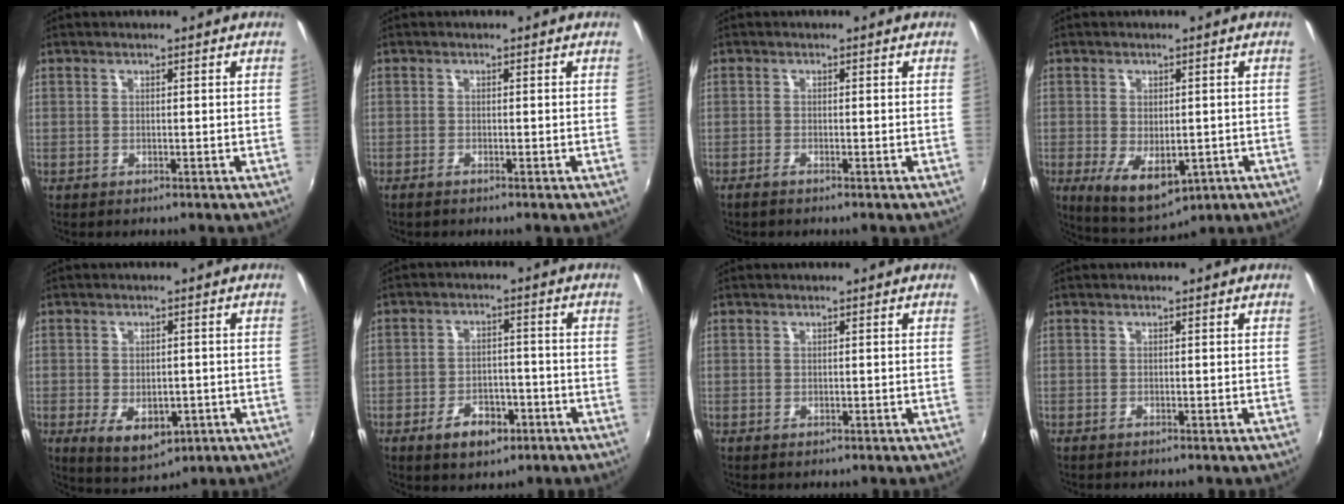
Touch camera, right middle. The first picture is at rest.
{"total": 0.9, "force": [-0.7, 0.0, 0.6], "torque": [-0.012, -0.003, -0.016]}
{"total": 1.2, "force": [-1.0, 0.0, 0.7], "torque": [-0.018, -0.002, -0.021]}
{"total": 9.4, "force": [-2.8, 5.4, 7.2], "torque": [-0.126, -0.025, -0.027]}
{"total": 7.8, "force": [-2.6, 4.7, 5.7], "torque": [-0.104, -0.017, -0.028]}
{"total": 7.4, "force": [-4.1, 4.3, 4.4], "torque": [-0.094, 0.006, -0.054]}
{"total": 0.0}
{"total": 0.0}